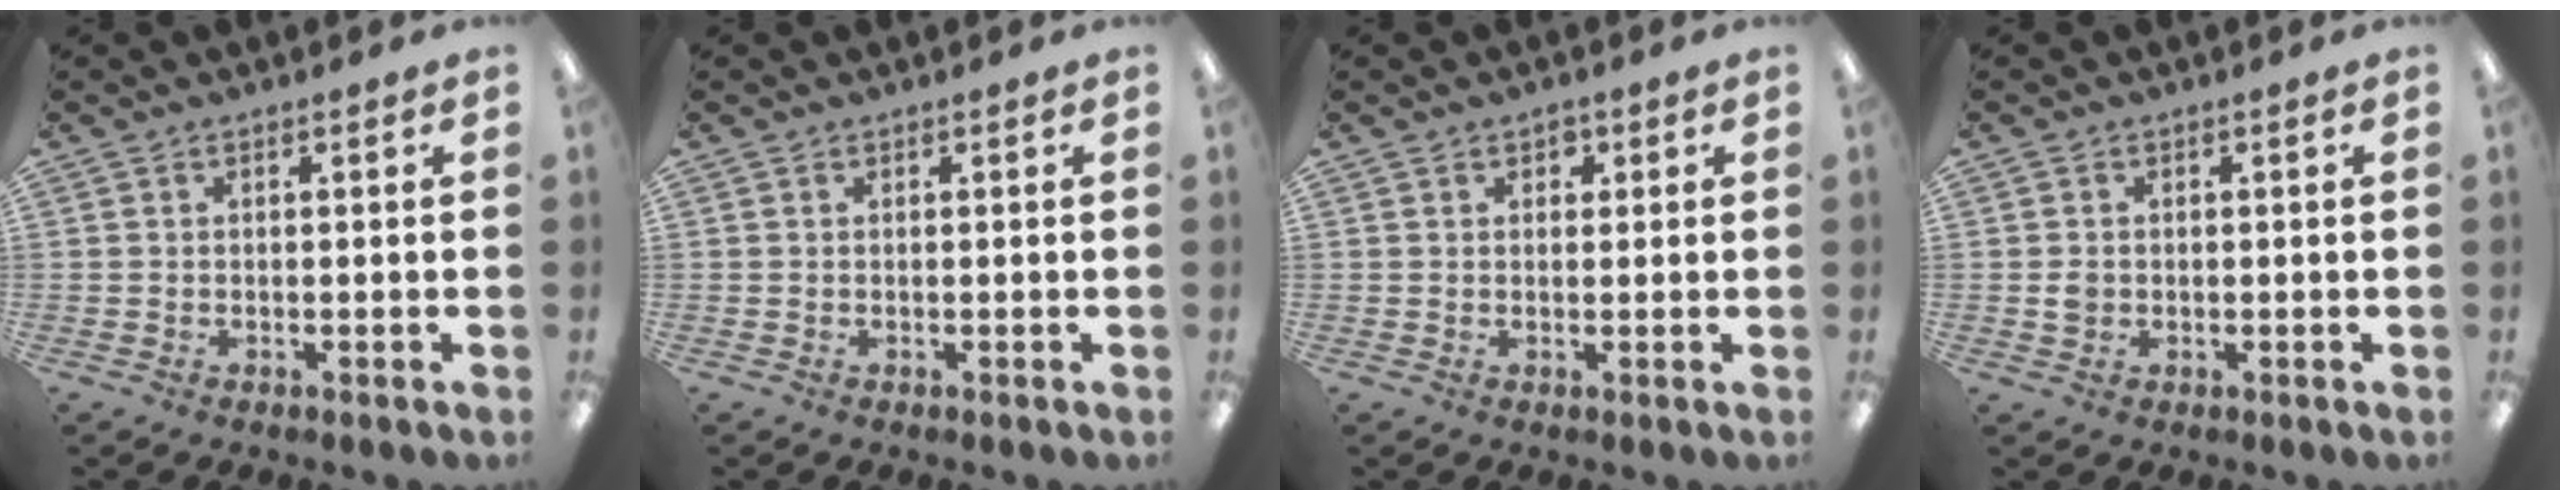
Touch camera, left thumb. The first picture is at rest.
{"total": 0.0}
{"total": 1.8, "force": [1.0, 1.3, 0.6], "torque": [-0.005, 0.000, 0.015]}
{"total": 1.9, "force": [-0.1, 1.7, 0.9], "torque": [-0.010, 0.001, -0.005]}